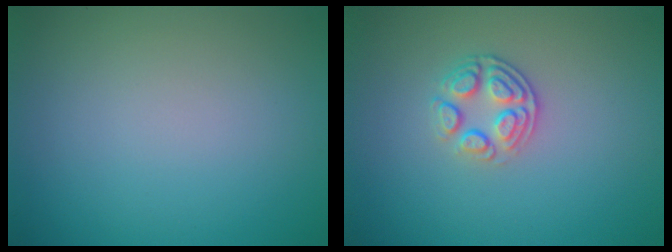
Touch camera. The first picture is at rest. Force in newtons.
{"total": 2.7, "press": 2.4, "slide": 1.2}